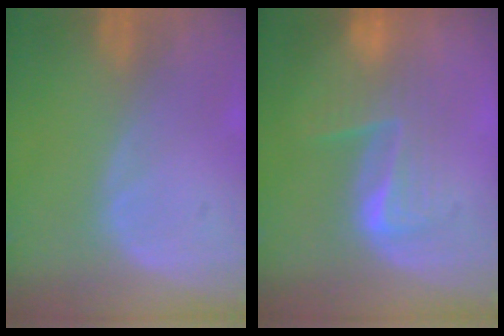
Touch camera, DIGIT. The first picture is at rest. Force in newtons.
{"total": 6.3, "press": 6.2, "slide": 1.5}